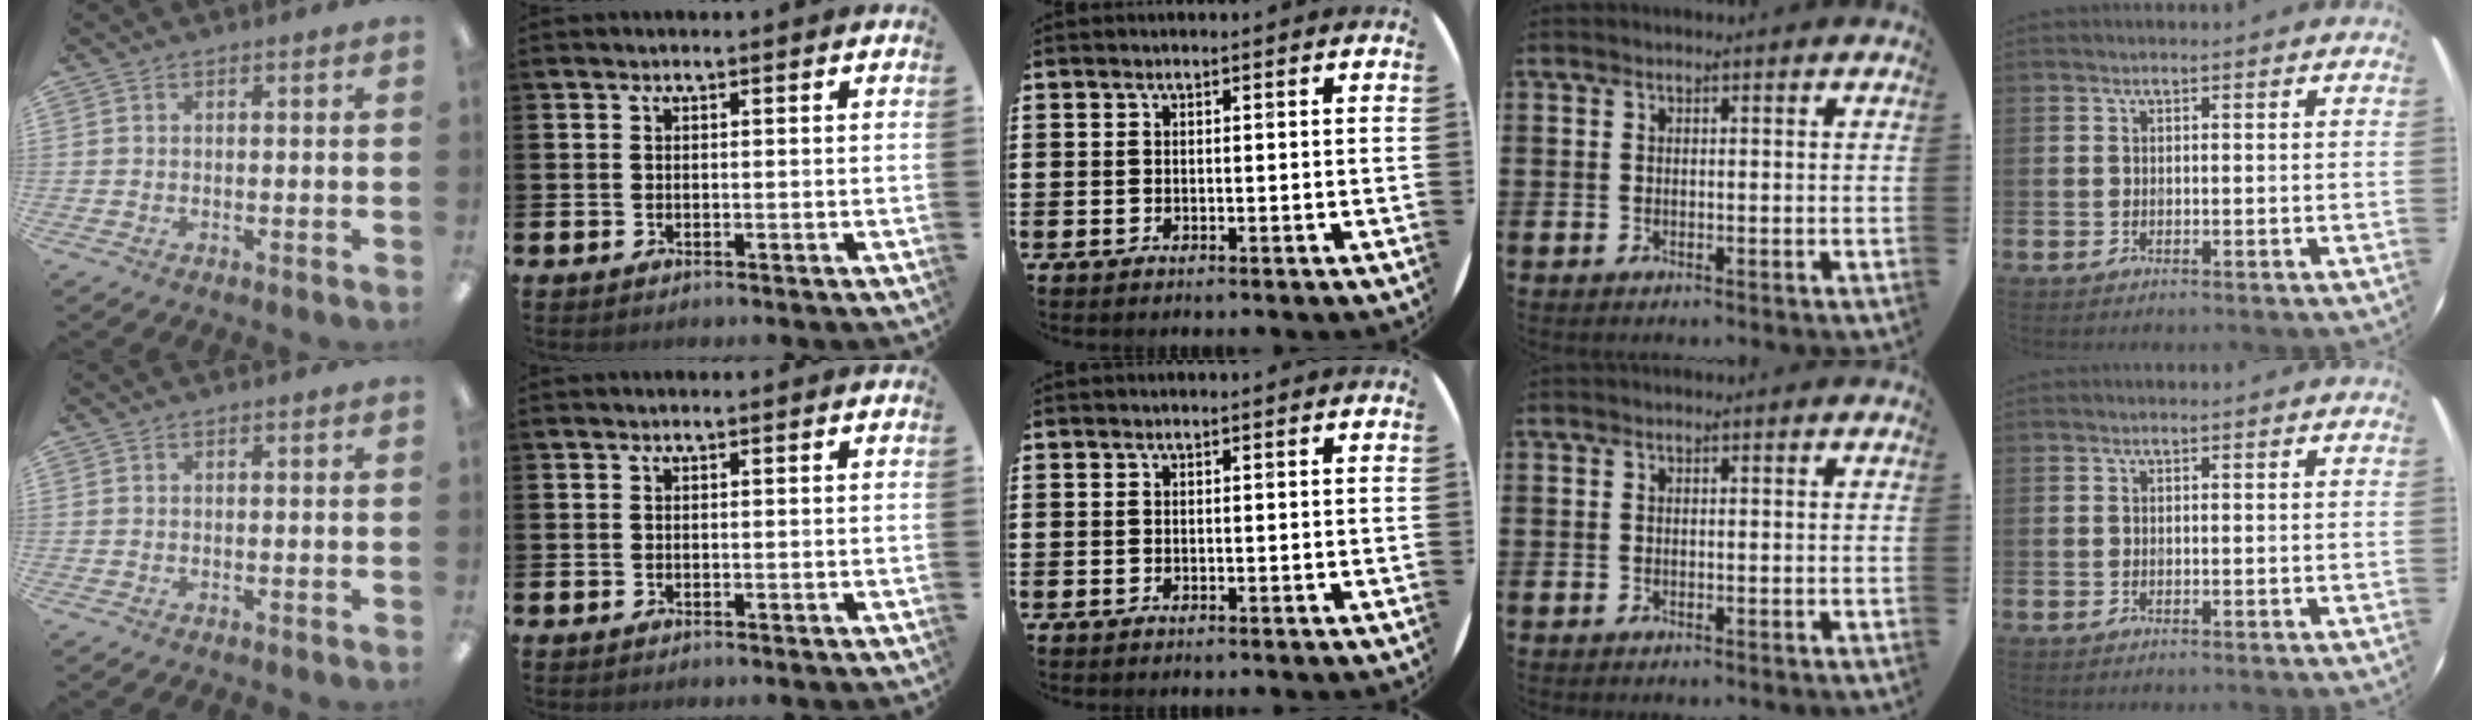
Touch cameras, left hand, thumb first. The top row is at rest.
{}